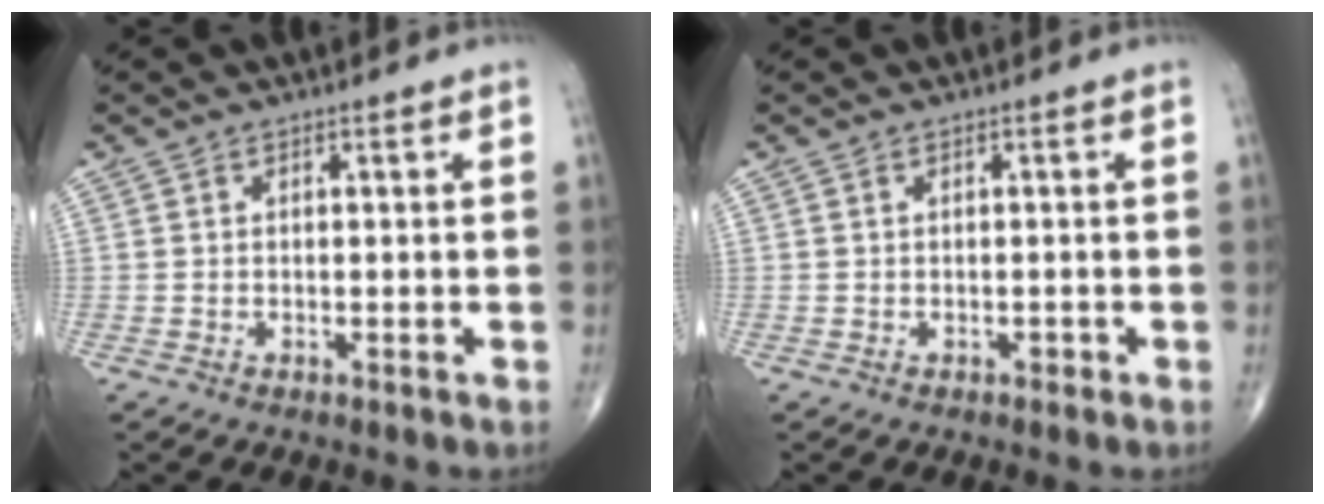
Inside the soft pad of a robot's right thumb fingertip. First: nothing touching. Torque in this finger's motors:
{"motor_torque": [-0.14, -0.09, -0.34, -0.25, -0.01]}